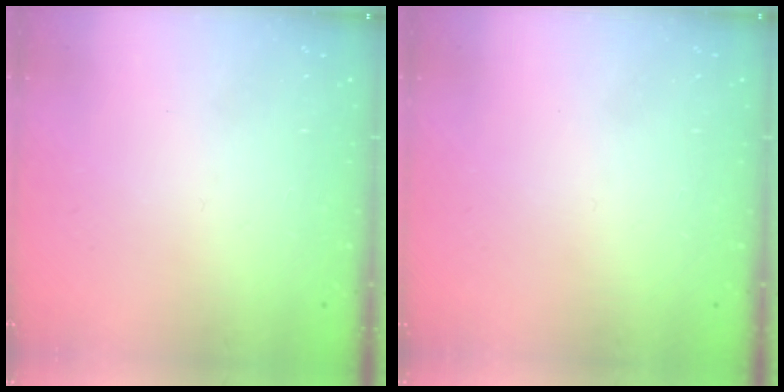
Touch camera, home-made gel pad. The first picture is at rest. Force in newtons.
{"total": 0.0}